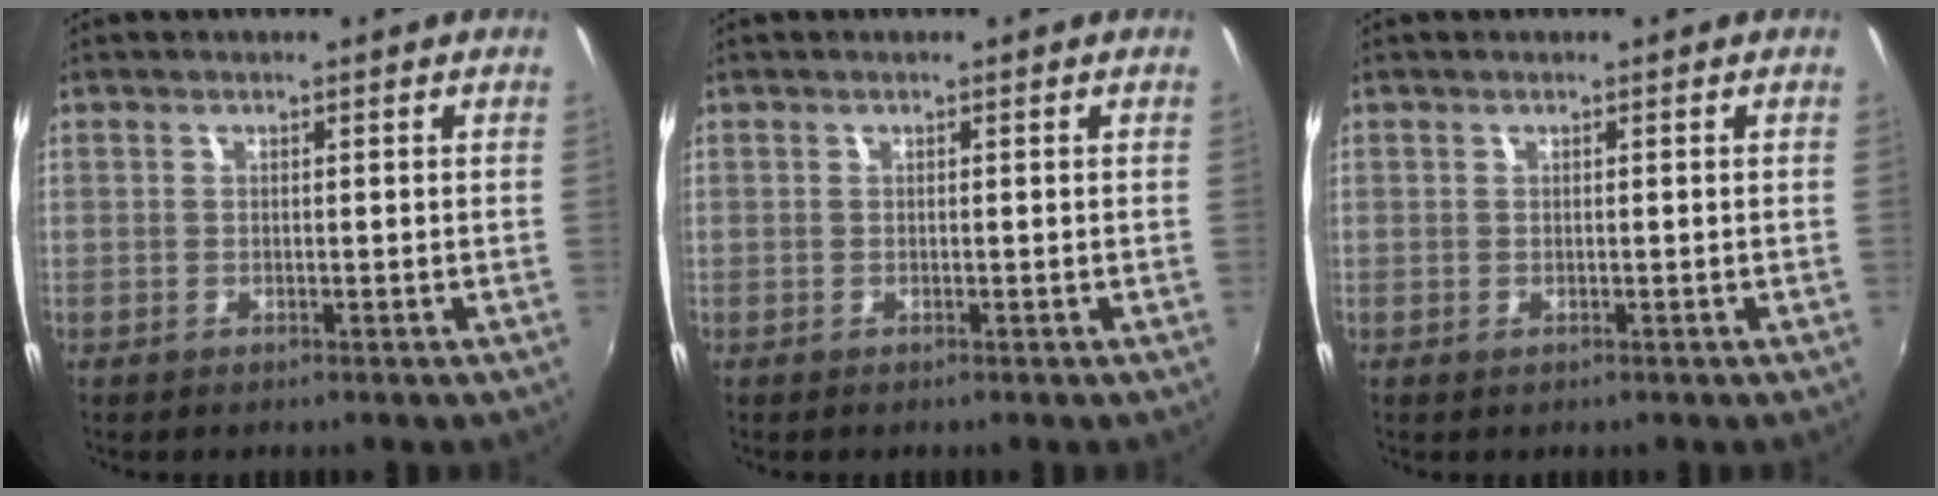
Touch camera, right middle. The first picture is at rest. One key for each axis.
{"total": 0.0}
{"total": 0.0}